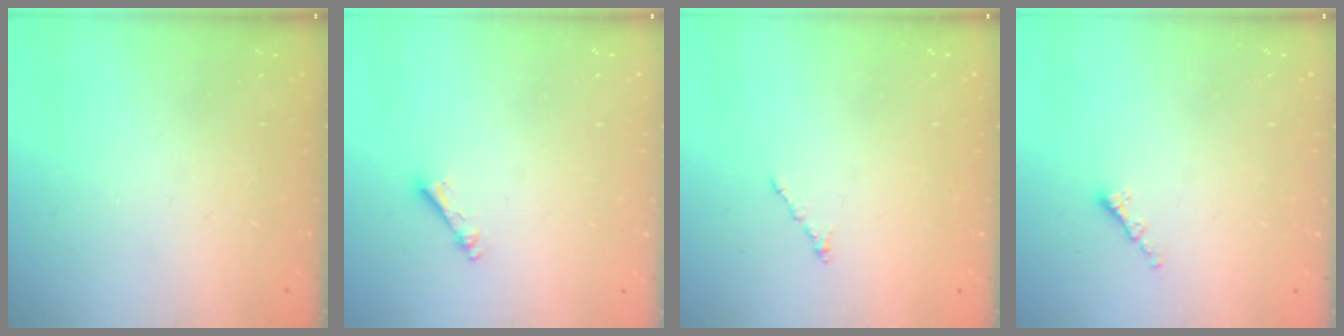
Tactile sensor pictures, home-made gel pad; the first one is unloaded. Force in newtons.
{"total": 2.5, "press": 2.4, "slide": 0.5}
{"total": 0.0}
{"total": 0.8, "press": 0.8, "slide": 0.2}